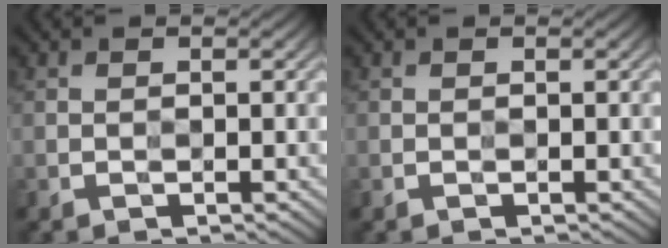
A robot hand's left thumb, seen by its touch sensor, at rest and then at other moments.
{"total": 0.0}